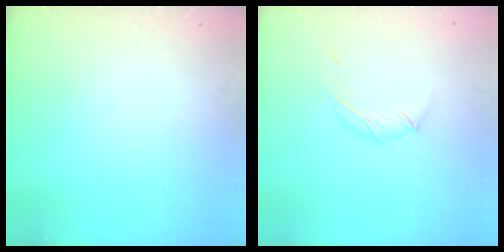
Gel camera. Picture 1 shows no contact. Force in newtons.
{"total": 6.8, "press": 6.8, "slide": 0.9}